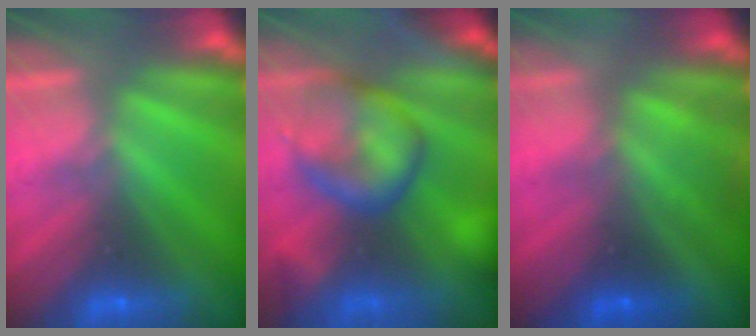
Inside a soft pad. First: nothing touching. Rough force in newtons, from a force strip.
{"total": 5.8}
{"total": 1.4}